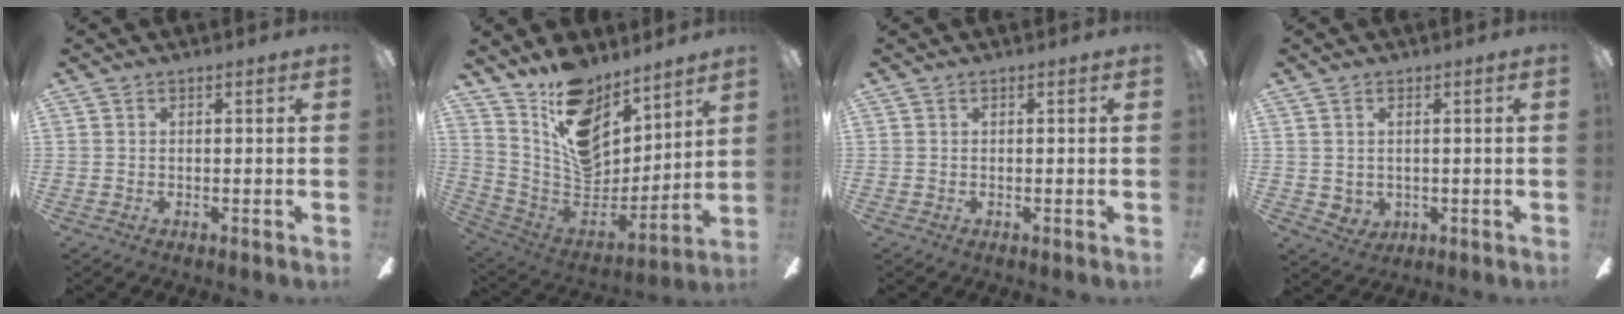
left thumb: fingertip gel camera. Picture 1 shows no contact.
{"total": 17.4, "force": [11.7, 9.9, 8.2], "torque": [-0.144, -0.082, 0.223]}
{"total": 0.0}
{"total": 2.8, "force": [1.4, 2.3, 0.7], "torque": [-0.020, -0.003, 0.028]}